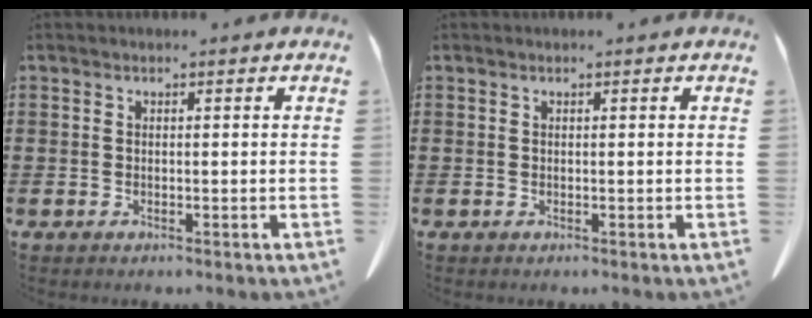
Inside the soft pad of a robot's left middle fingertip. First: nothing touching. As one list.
[{"total": 0.0}]